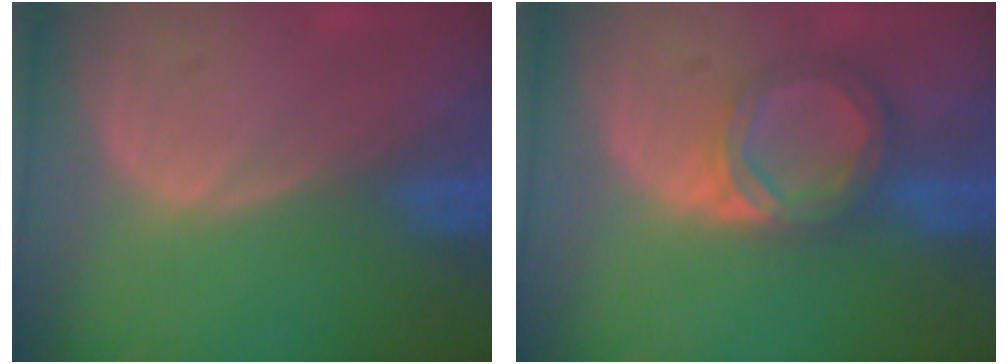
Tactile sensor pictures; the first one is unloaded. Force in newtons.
{"total": 5.6, "press": 5.2, "slide": 1.9}